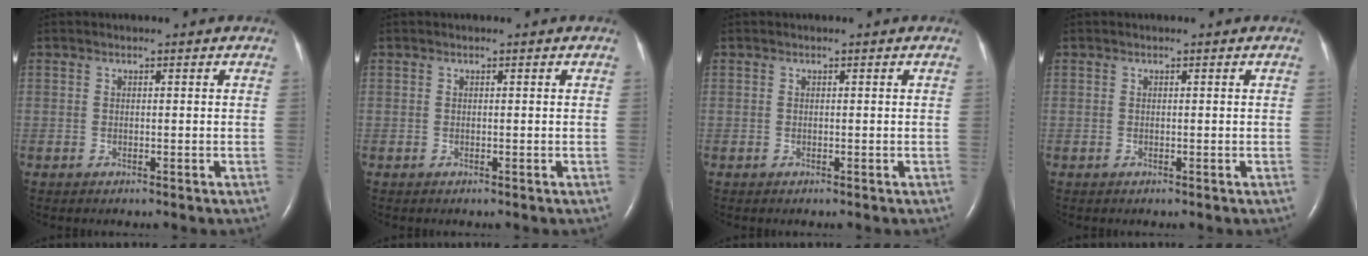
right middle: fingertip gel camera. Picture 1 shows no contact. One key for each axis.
{"total": 0.0}
{"total": 0.0}
{"total": 0.0}